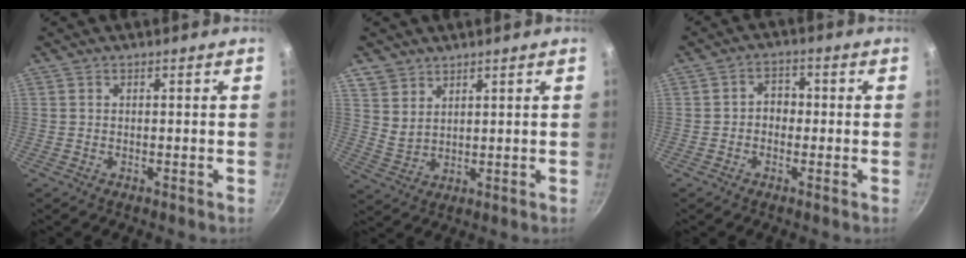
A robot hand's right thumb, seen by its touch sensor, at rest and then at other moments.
{"total": 4.9, "force": [3.5, 3.2, 1.1], "torque": [-0.006, -0.010, 0.075]}
{"total": 3.5, "force": [-0.6, 2.9, 2.0], "torque": [-0.008, 0.013, -0.016]}